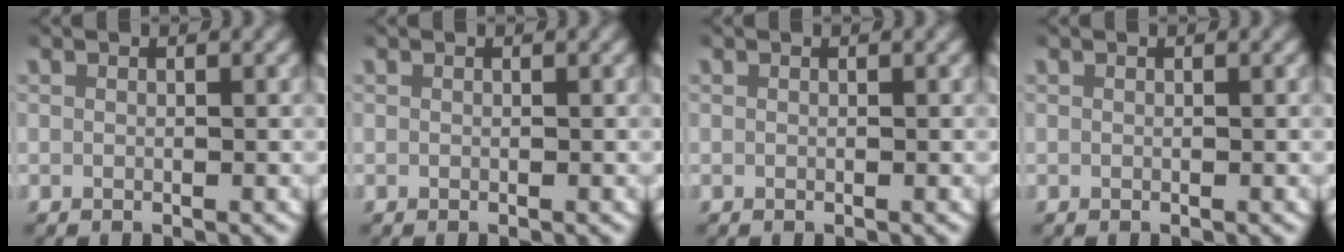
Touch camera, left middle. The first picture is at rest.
{"total": 0.0}
{"total": 0.0}
{"total": 0.0}